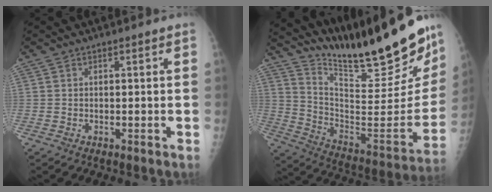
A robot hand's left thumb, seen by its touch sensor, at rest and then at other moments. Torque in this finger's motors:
{"motor_torque": [0.61, 0.40, 1.53, -1.24, 0.23]}